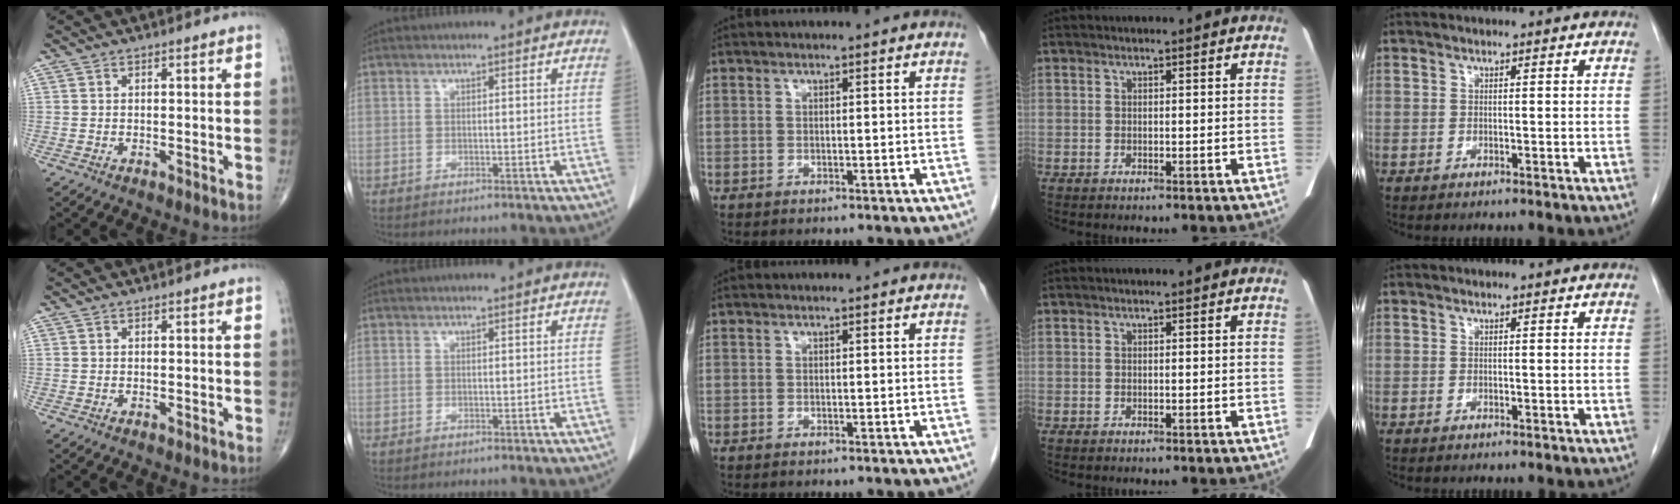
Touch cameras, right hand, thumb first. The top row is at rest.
{}